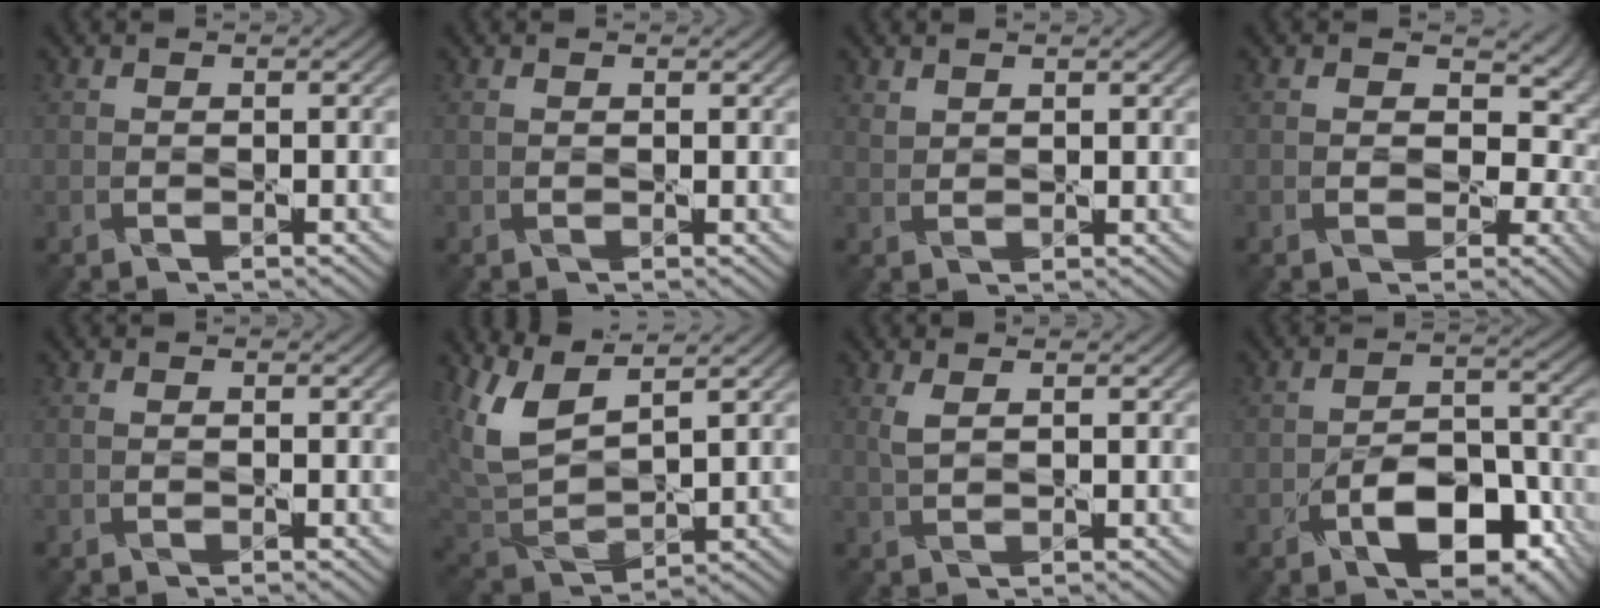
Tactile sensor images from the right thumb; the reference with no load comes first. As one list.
[{"total": 0.9, "force": [0.3, 0.6, 0.6], "torque": [-0.014, -0.002, 0.008]}, {"total": 1.6, "force": [1.3, 0.8, 0.5], "torque": [-0.015, -0.002, 0.029]}, {"total": 6.6, "force": [-0.1, 5.0, 4.3], "torque": [-0.053, 0.004, 0.006]}, {"total": 0.9, "force": [0.3, 0.6, 0.7], "torque": [-0.015, -0.002, 0.006]}, {"total": 9.2, "force": [5.6, 3.8, 6.2], "torque": [-0.159, 0.004, 0.114]}, {"total": 2.5, "force": [1.3, 0.9, 1.9], "torque": [-0.050, -0.001, 0.029]}, {"total": 8.8, "force": [-4.3, 4.5, 6.2], "torque": [-0.098, -0.001, -0.074]}]